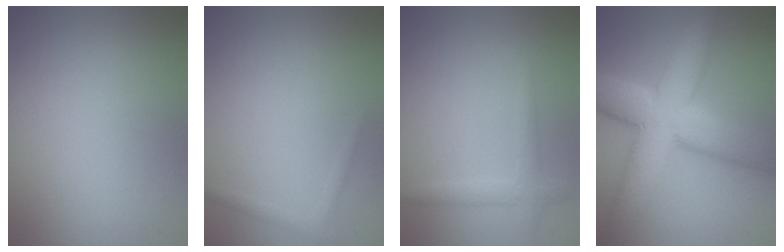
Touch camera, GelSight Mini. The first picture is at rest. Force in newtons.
{"total": 0.8, "press": 0.8, "slide": 0.1}
{"total": 1.9, "press": 1.9, "slide": 0.1}
{"total": 10.1, "press": 10.1, "slide": 0.3}